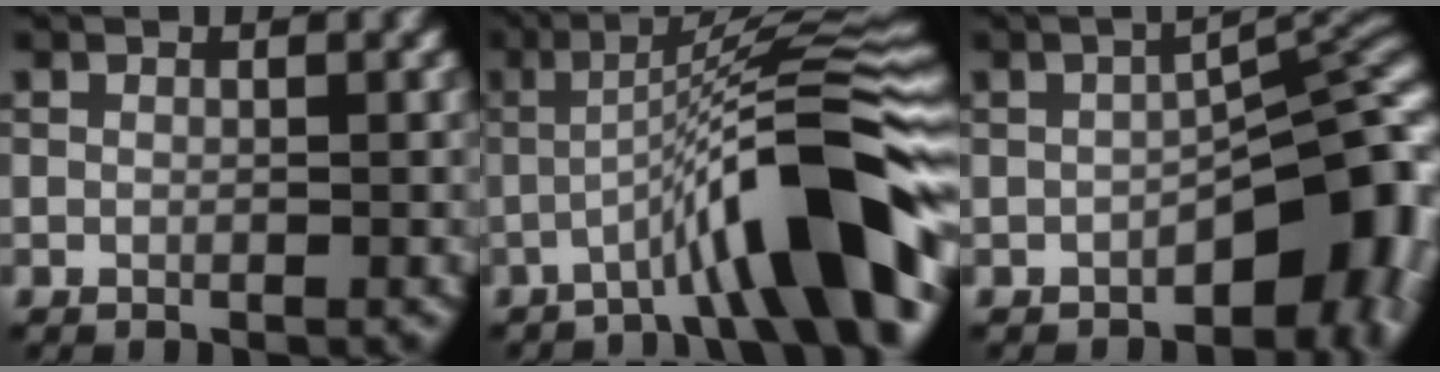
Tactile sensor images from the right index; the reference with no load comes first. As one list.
[{"total": 10.6, "force": [-4.4, 1.4, 9.6], "torque": [-0.129, 0.028, -0.077]}, {"total": 7.7, "force": [-3.0, 3.6, 6.1], "torque": [-0.054, 0.010, -0.050]}]